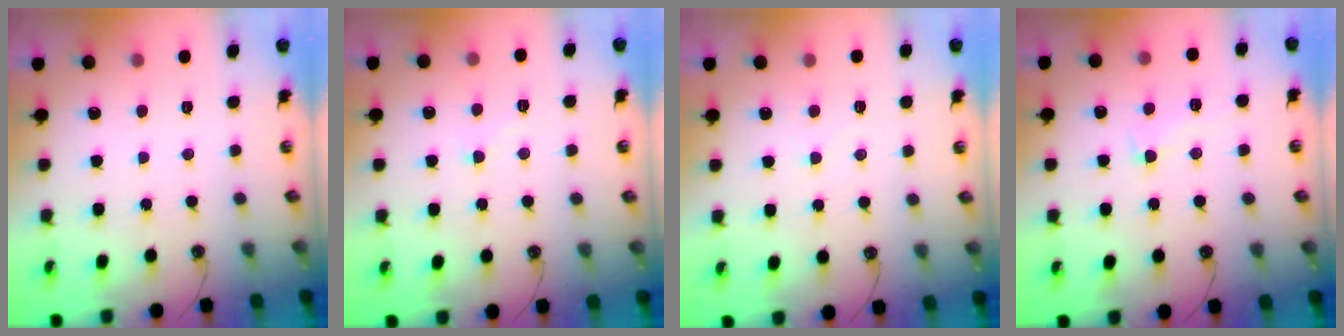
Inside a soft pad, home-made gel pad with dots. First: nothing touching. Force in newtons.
{"total": 1.6, "press": 1.5, "slide": 0.5}
{"total": 0.7, "press": 0.6, "slide": 0.4}
{"total": 1.1, "press": 0.7, "slide": 0.9}